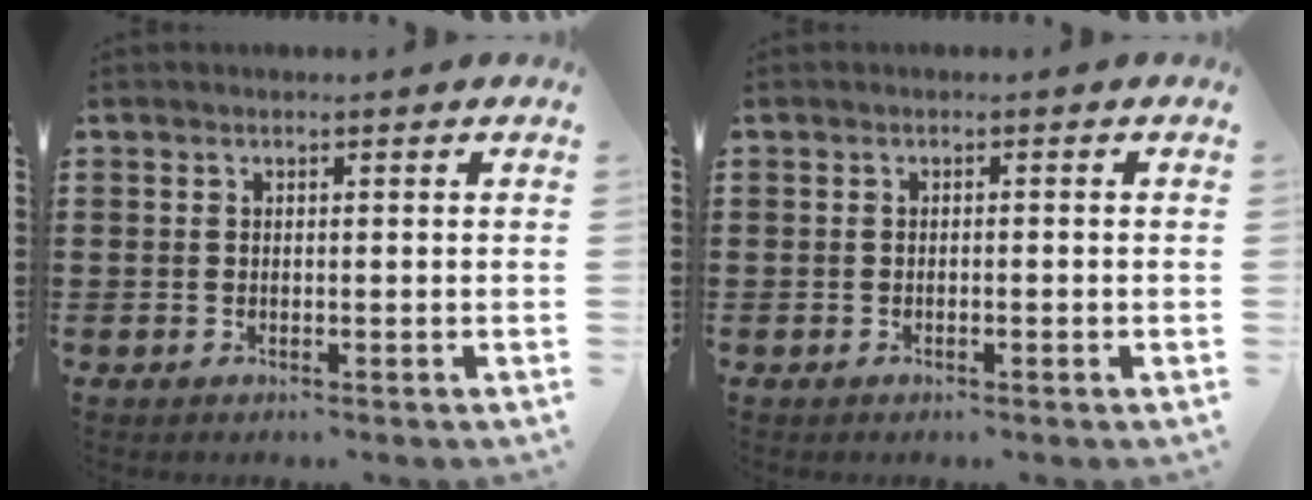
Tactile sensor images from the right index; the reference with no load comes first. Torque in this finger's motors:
{"motor_torque": [-0.62, 0.73, 0.05, -0.01]}